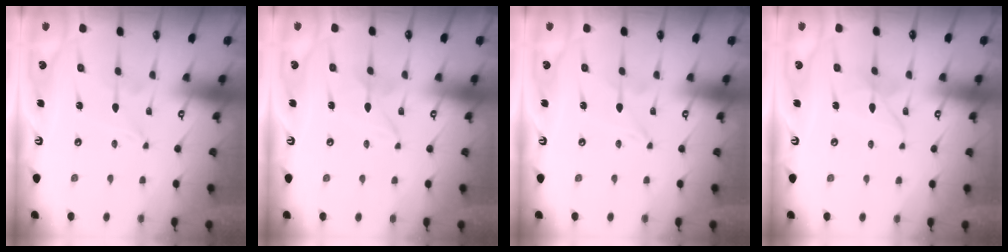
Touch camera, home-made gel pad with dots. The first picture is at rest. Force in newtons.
{"total": 2.3, "press": 2.3, "slide": 0.3}
{"total": 0.0}
{"total": 4.9, "press": 4.9, "slide": 0.3}